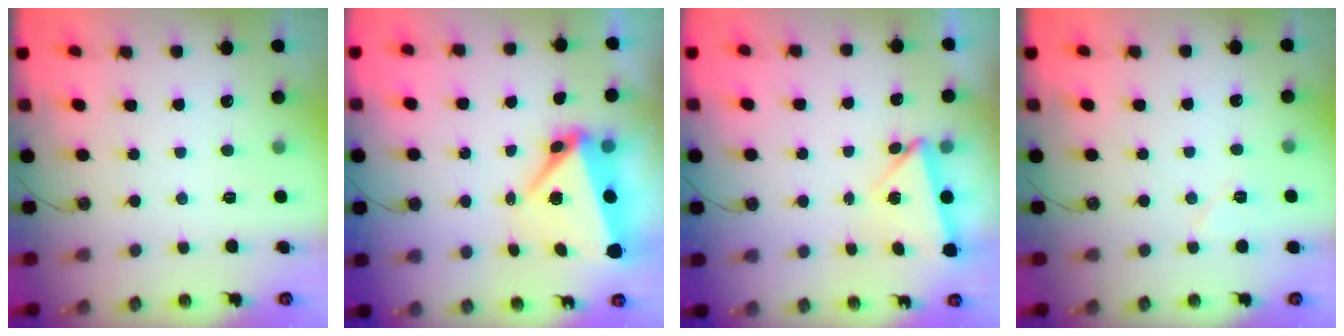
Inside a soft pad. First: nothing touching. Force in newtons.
{"total": 6.7, "press": 6.5, "slide": 1.6}
{"total": 4.9, "press": 4.8, "slide": 0.6}
{"total": 6.0, "press": 5.8, "slide": 1.4}